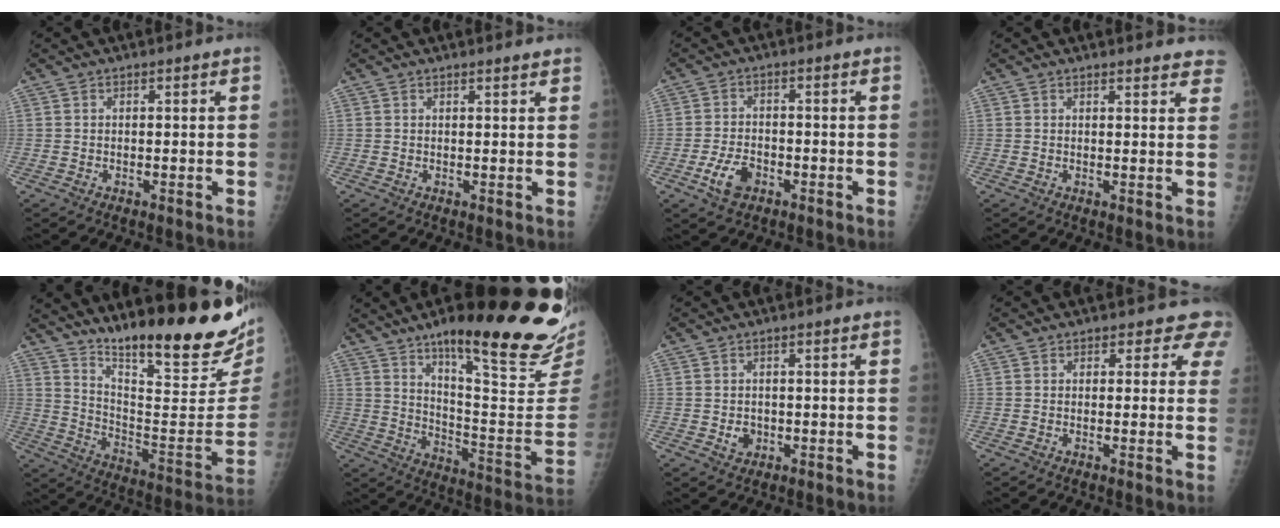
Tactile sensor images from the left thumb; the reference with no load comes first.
{"total": 1.5, "force": [1.4, 0.2, 0.5], "torque": [-0.001, -0.005, 0.018]}
{"total": 5.4, "force": [-2.7, 3.3, 3.4], "torque": [-0.062, 0.013, -0.047]}
{"total": 6.3, "force": [5.9, 1.8, 1.5], "torque": [0.017, -0.023, 0.047]}
{"total": 27.4, "force": [20.0, 5.0, 18.0], "torque": [-0.252, -0.127, 0.301]}
{"total": 28.6, "force": [19.7, 5.5, 19.9], "torque": [-0.251, -0.107, 0.284]}
{"total": 2.4, "force": [-0.5, 2.1, 1.1], "torque": [-0.006, 0.002, 0.000]}
{"total": 4.2, "force": [3.3, 2.5, 0.3], "torque": [0.036, -0.014, 0.014]}